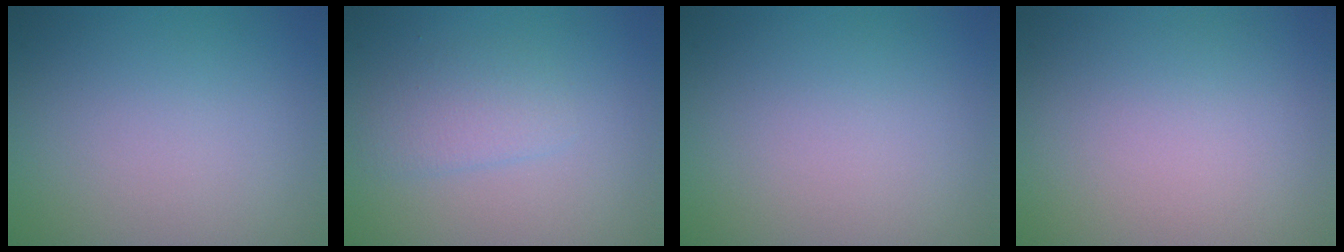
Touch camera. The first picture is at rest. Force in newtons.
{"total": 2.0, "press": 2.0, "slide": 0.1}
{"total": 0.0}
{"total": 0.0}